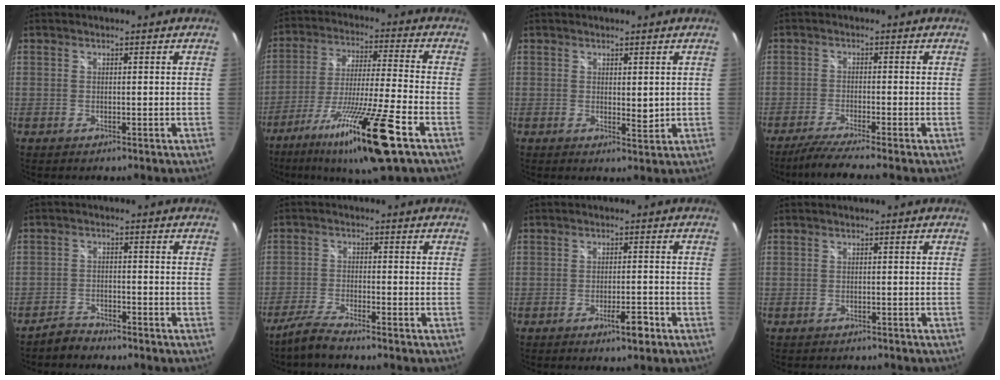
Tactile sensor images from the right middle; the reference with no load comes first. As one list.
[{"total": 18.2, "force": [-11.0, -0.2, 14.5], "torque": [-0.284, -0.043, -0.192]}, {"total": 2.0, "force": [0.6, 1.0, 1.7], "torque": [-0.023, -0.003, 0.009]}, {"total": 6.4, "force": [-5.4, -1.3, 3.1], "torque": [-0.076, -0.018, -0.095]}, {"total": 3.5, "force": [-3.3, 0.9, 0.5], "torque": [-0.022, 0.001, -0.061]}, {"total": 5.0, "force": [-4.3, 0.2, 2.4], "torque": [-0.067, -0.009, -0.087]}, {"total": 3.6, "force": [-2.2, 0.8, 2.6], "torque": [-0.048, -0.004, -0.033]}, {"total": 2.4, "force": [-2.2, 0.7, 0.6], "torque": [-0.014, -0.012, -0.030]}]